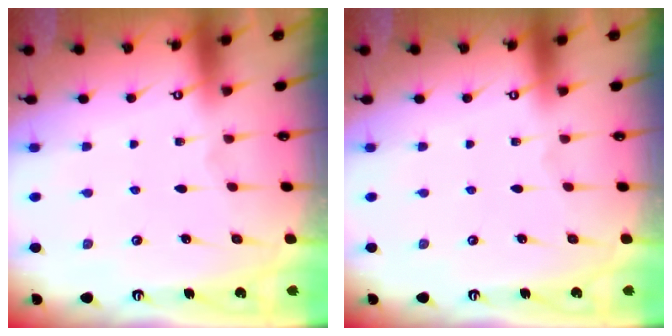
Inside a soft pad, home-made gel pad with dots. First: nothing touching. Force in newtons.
{"total": 0.0}